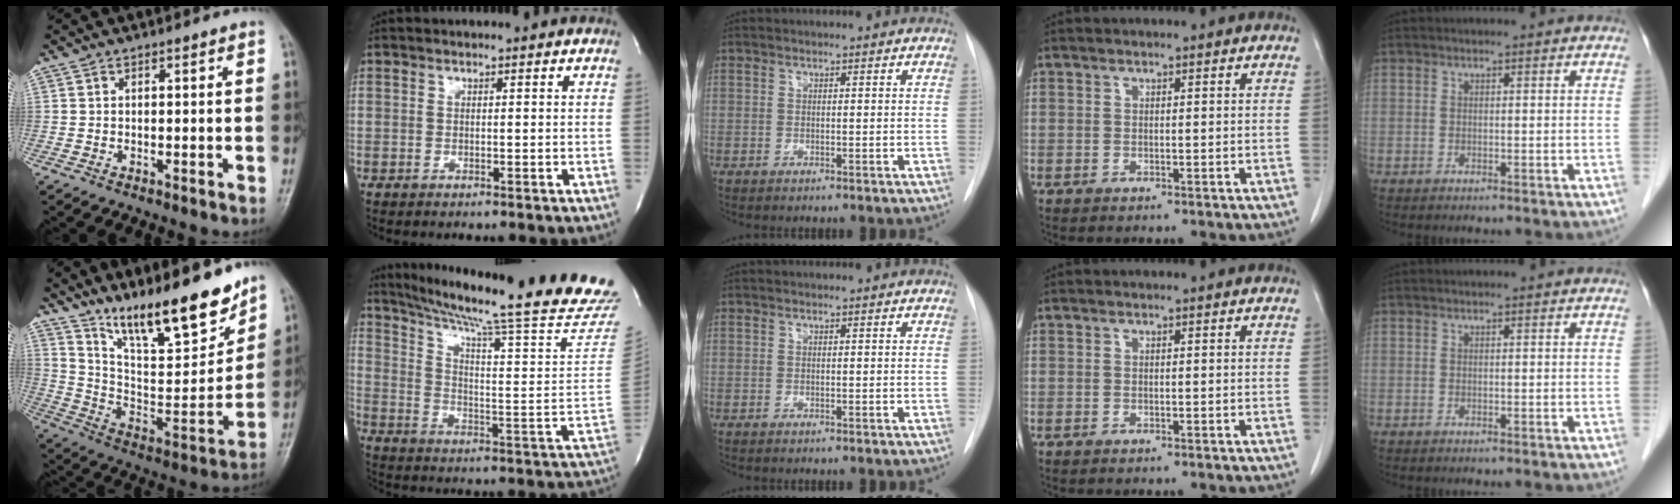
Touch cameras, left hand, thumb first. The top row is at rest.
{"thumb": {"total": 19.9, "force": [15.0, 4.7, 12.2], "torque": [-0.154, -0.086, 0.262]}, "index": {"total": 25.3, "force": [22.0, -1.9, 12.2], "torque": [-0.196, -0.103, 0.298]}}